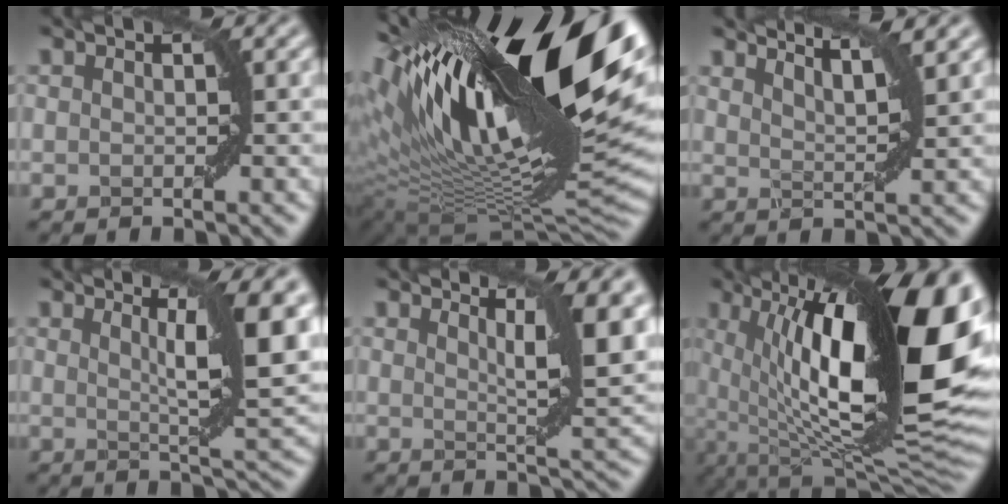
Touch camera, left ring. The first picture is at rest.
{"total": 20.1, "force": [7.8, 7.3, 17.0], "torque": [-0.304, 0.028, 0.136]}
{"total": 5.4, "force": [4.5, 1.0, 2.7], "torque": [-0.025, 0.022, 0.038]}
{"total": 8.3, "force": [2.4, 1.5, 7.8], "torque": [-0.099, -0.002, 0.040]}
{"total": 6.8, "force": [2.6, 1.5, 6.0], "torque": [-0.071, -0.003, 0.043]}
{"total": 19.8, "force": [3.5, 7.8, 17.9], "torque": [-0.269, 0.006, 0.068]}